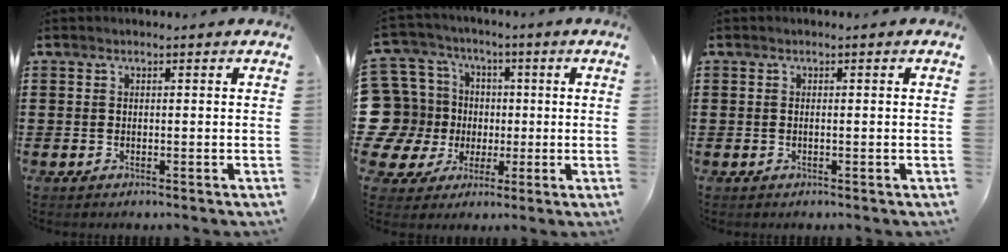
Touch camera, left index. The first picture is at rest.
{"total": 10.9, "force": [-0.2, 10.7, 2.1], "torque": [-0.120, -0.007, 0.007]}
{"total": 0.5, "force": [-0.1, -0.1, 0.5], "torque": [-0.008, -0.003, -0.001]}